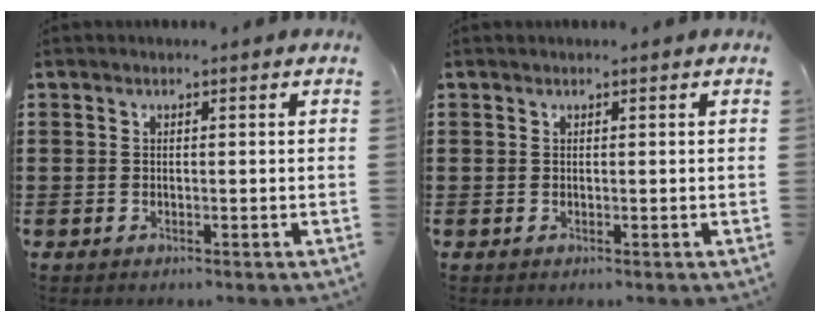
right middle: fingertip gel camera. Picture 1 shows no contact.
{"total": 0.0}